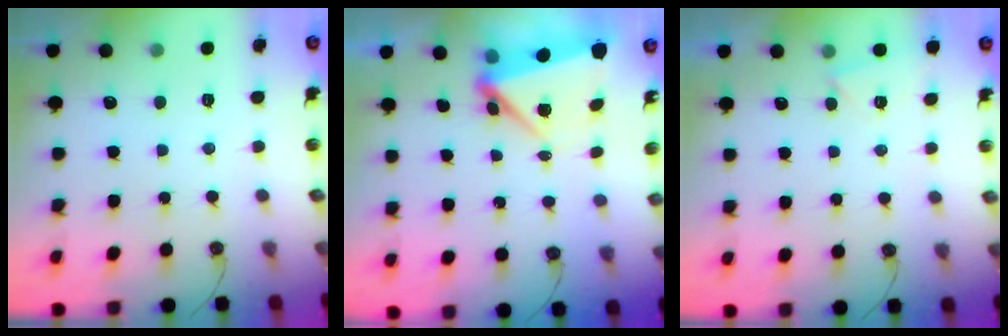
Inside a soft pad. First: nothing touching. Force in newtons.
{"total": 5.5, "press": 5.3, "slide": 1.4}
{"total": 3.8, "press": 2.9, "slide": 2.4}